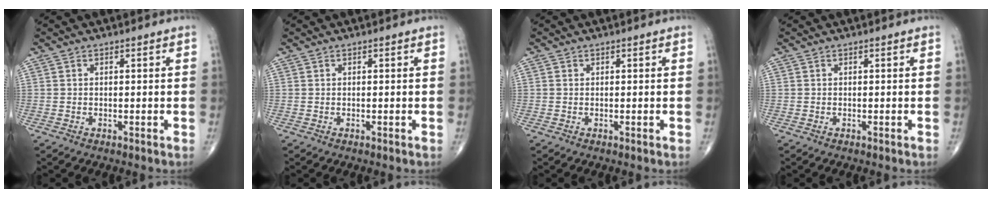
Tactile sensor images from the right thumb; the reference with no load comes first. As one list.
[{"total": 0.0}, {"total": 0.0}, {"total": 0.0}]